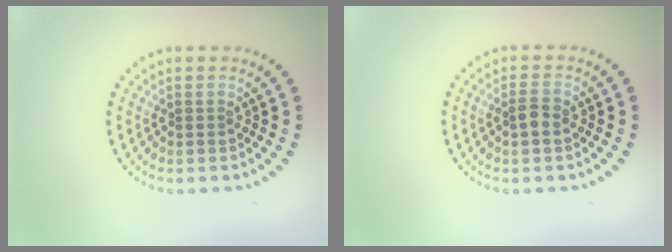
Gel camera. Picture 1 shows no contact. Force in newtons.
{"total": 1.5, "press": 1.5, "slide": 0.4}